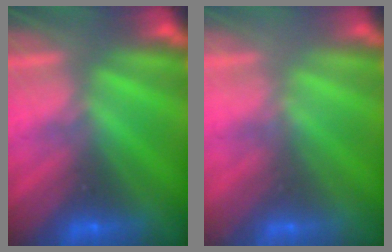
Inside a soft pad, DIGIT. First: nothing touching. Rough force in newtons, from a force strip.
{"total": 2.2}